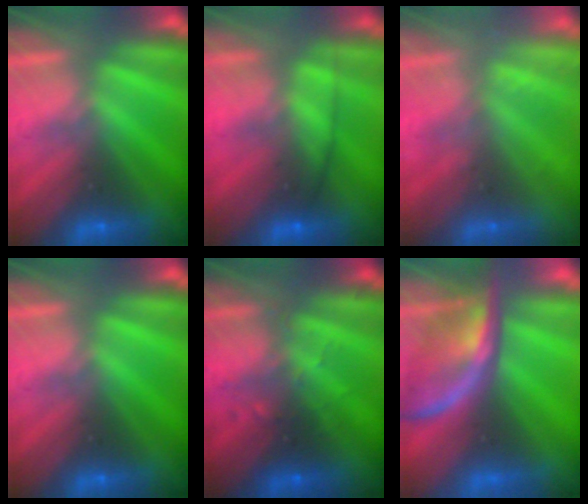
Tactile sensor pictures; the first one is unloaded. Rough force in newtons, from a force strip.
{"total": 2.4}
{"total": 2.1}
{"total": 0.0}
{"total": 2.7}
{"total": 2.3}